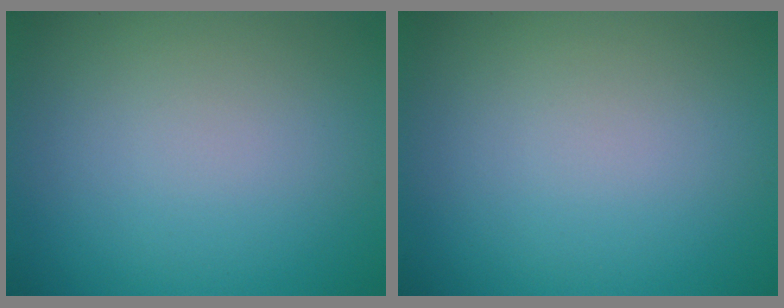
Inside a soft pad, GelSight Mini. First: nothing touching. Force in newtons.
{"total": 0.0}